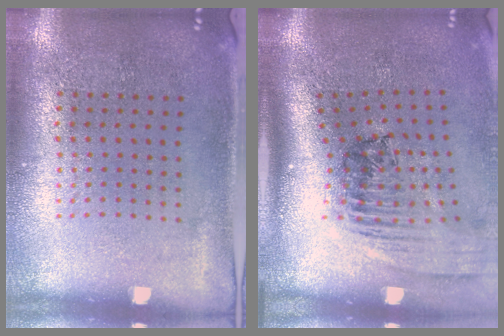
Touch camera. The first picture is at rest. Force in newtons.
{"total": 2.6, "press": 1.8, "slide": 1.8}